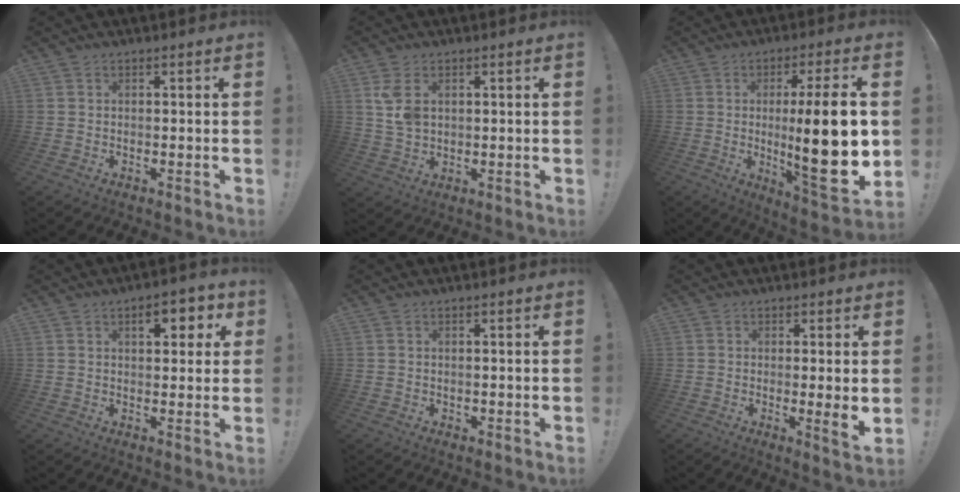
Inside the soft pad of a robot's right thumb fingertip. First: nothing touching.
{"total": 5.9, "force": [2.1, 3.9, 3.9], "torque": [-0.066, -0.008, 0.038]}
{"total": 21.7, "force": [-0.3, 3.1, 21.5], "torque": [-0.349, -0.023, -0.007]}
{"total": 7.1, "force": [2.9, 3.4, 5.6], "torque": [-0.058, -0.007, 0.041]}
{"total": 0.6, "force": [0.2, 0.5, 0.0], "torque": [0.006, 0.000, 0.002]}
{"total": 4.6, "force": [0.2, -0.3, 4.6], "torque": [-0.053, -0.019, 0.002]}